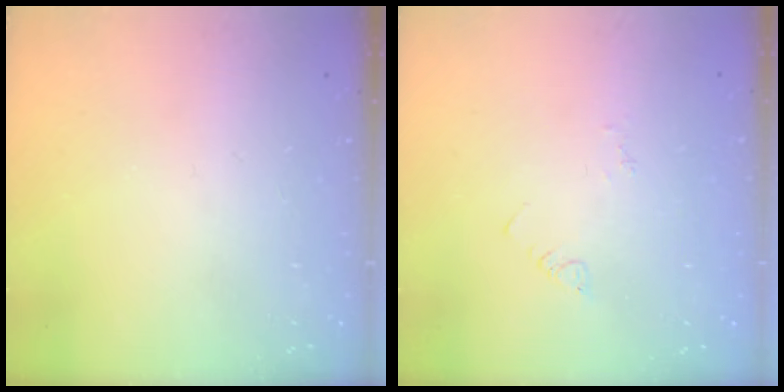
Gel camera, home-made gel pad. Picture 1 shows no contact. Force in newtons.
{"total": 2.5, "press": 2.5, "slide": 0.4}